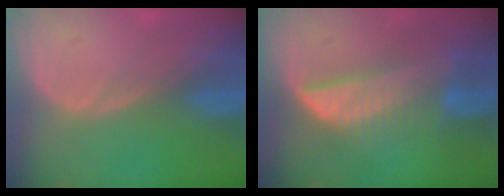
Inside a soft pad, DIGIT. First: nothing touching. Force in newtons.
{"total": 6.7, "press": 6.5, "slide": 1.6}